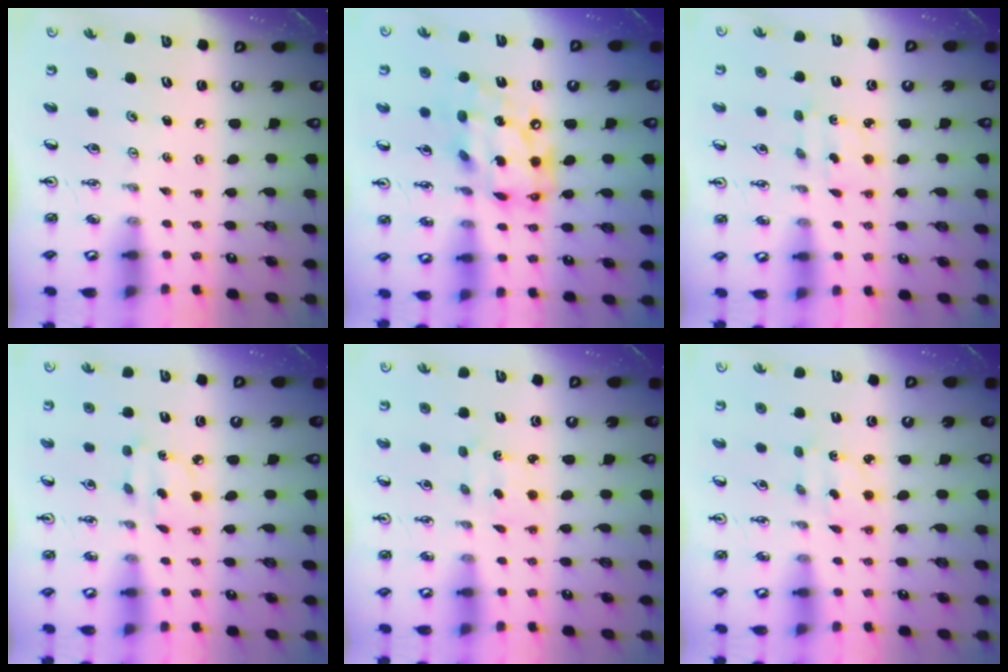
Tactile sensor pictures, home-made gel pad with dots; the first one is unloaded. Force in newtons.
{"total": 16.0, "press": 16.0, "slide": 1.2}
{"total": 2.1, "press": 2.0, "slide": 0.6}
{"total": 2.9, "press": 2.8, "slide": 0.5}
{"total": 1.7, "press": 1.6, "slide": 0.5}
{"total": 2.1, "press": 2.1, "slide": 0.6}